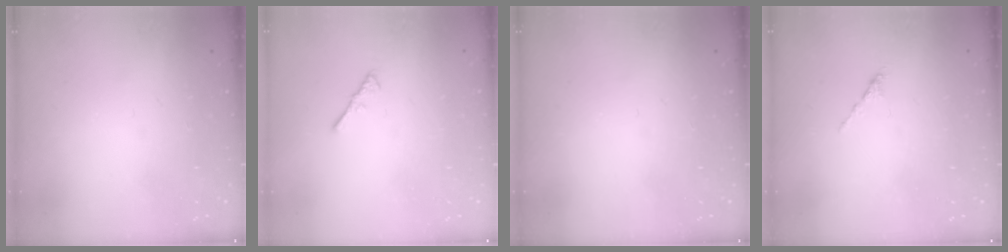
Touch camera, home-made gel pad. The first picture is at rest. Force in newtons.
{"total": 2.2, "press": 2.1, "slide": 0.5}
{"total": 0.0}
{"total": 0.0}